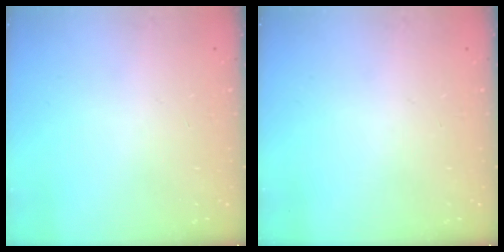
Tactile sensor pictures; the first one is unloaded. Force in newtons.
{"total": 0.0}